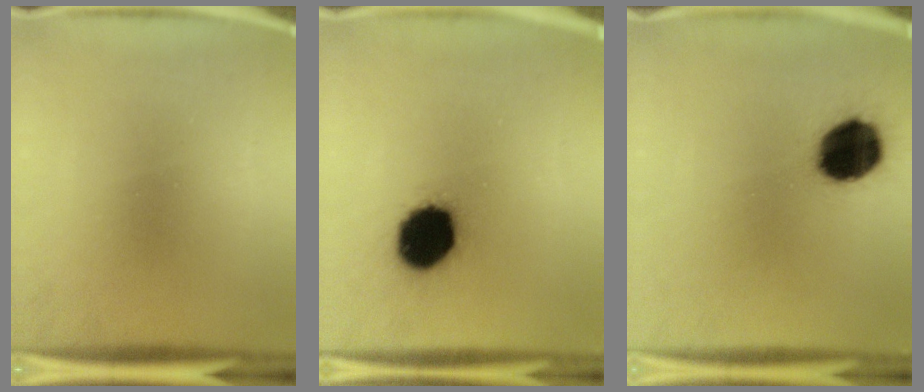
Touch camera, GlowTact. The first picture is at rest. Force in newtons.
{"total": 15.7}
{"total": 15.8}